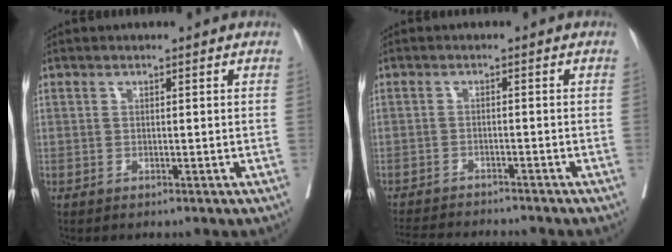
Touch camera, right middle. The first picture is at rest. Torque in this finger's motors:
{"motor_torque": [0.97, -1.17, 0.09, 0.04]}